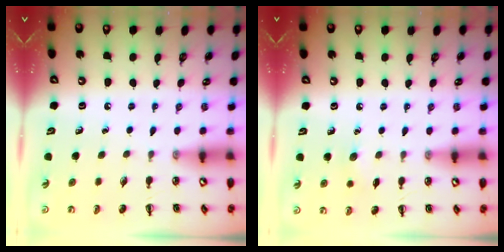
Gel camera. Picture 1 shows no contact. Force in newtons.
{"total": 4.8, "press": 4.6, "slide": 1.4}